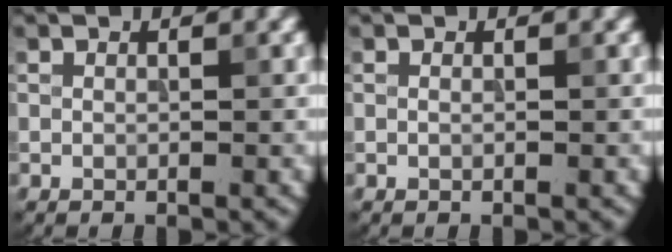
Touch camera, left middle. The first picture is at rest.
{"total": 0.0}